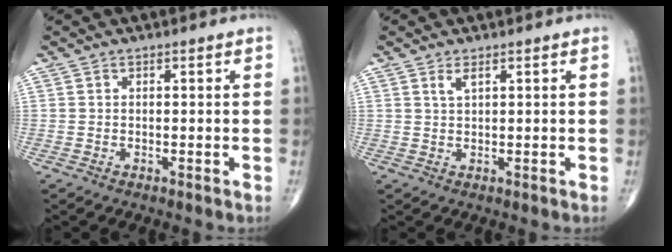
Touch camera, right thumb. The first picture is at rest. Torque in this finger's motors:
{"motor_torque": [-0.11, -0.02, 0.32, 0.17, 0.01]}